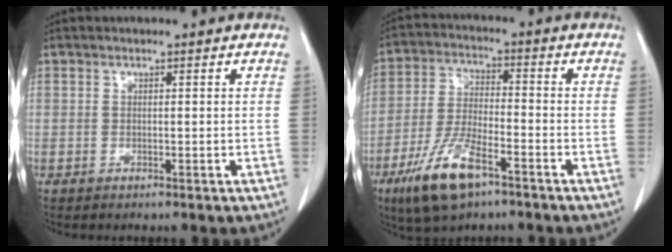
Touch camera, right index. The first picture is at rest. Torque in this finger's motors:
{"motor_torque": [1.25, -0.89, 0.23, 0.18]}